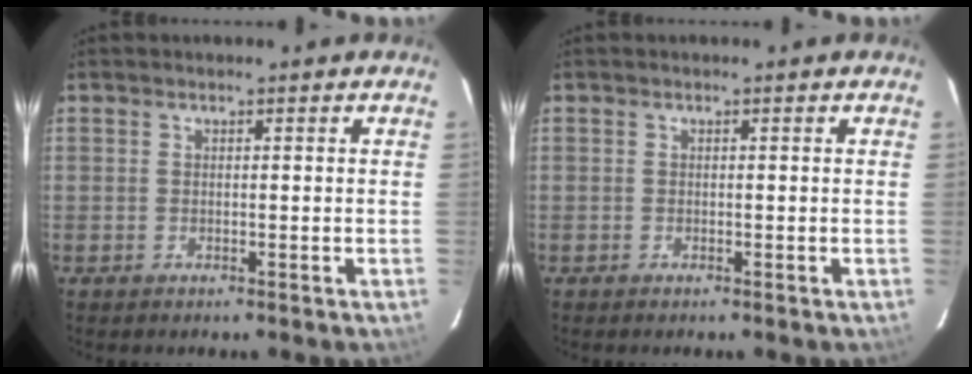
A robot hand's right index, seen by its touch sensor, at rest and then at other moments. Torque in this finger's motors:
{"motor_torque": [-0.08, -0.05, 0.04, 0.00]}